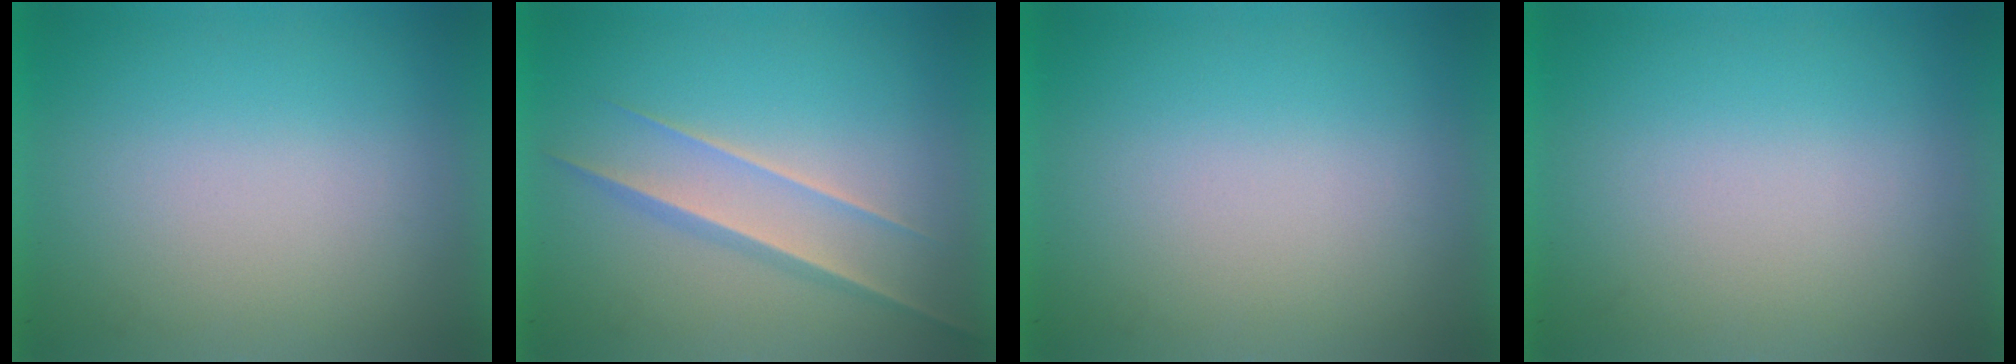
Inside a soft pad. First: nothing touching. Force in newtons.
{"total": 1.5}
{"total": 0.0}
{"total": 0.0}